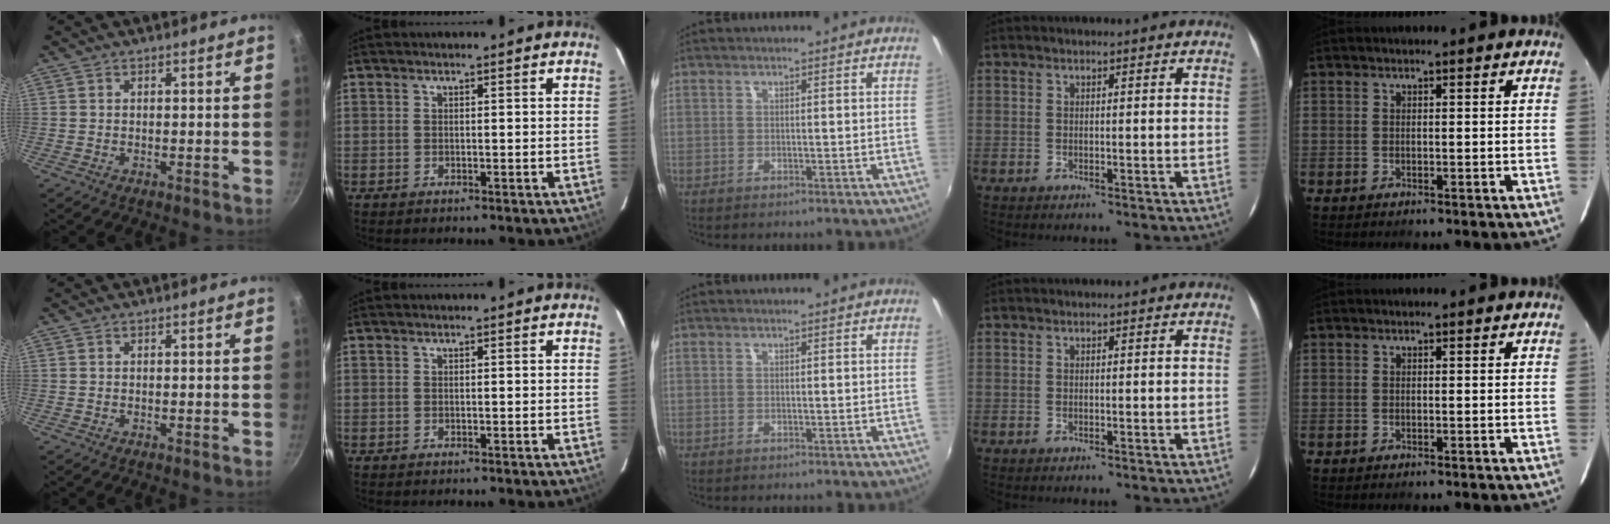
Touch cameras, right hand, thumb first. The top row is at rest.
{}